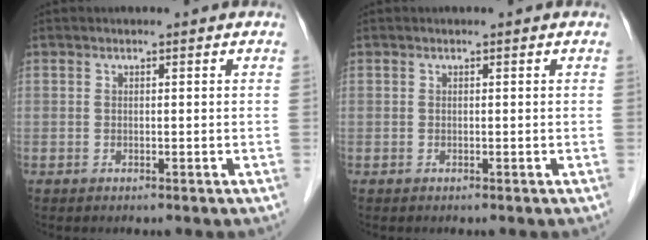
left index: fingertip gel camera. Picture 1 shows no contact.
{"total": 0.0}